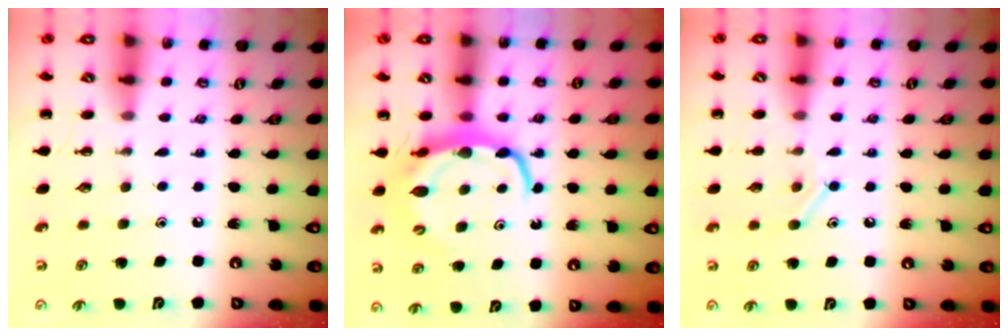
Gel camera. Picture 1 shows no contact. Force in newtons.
{"total": 7.4, "press": 7.3, "slide": 1.0}
{"total": 8.0, "press": 7.8, "slide": 1.7}